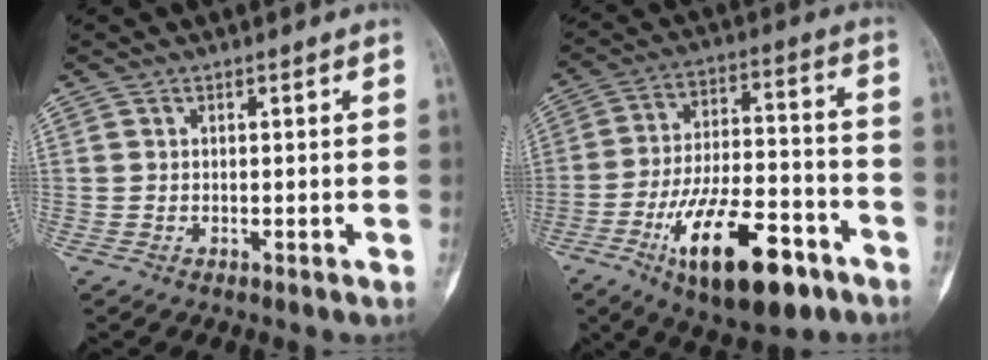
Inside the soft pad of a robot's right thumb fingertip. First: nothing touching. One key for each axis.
{"total": 20.6, "fx": -10.4, "fy": 8.4, "fz": 15.6, "tx": -0.257, "ty": 0.057, "tz": -0.161}